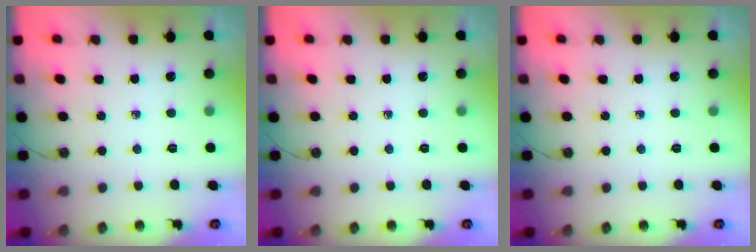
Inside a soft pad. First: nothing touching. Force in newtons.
{"total": 0.0}
{"total": 0.0}